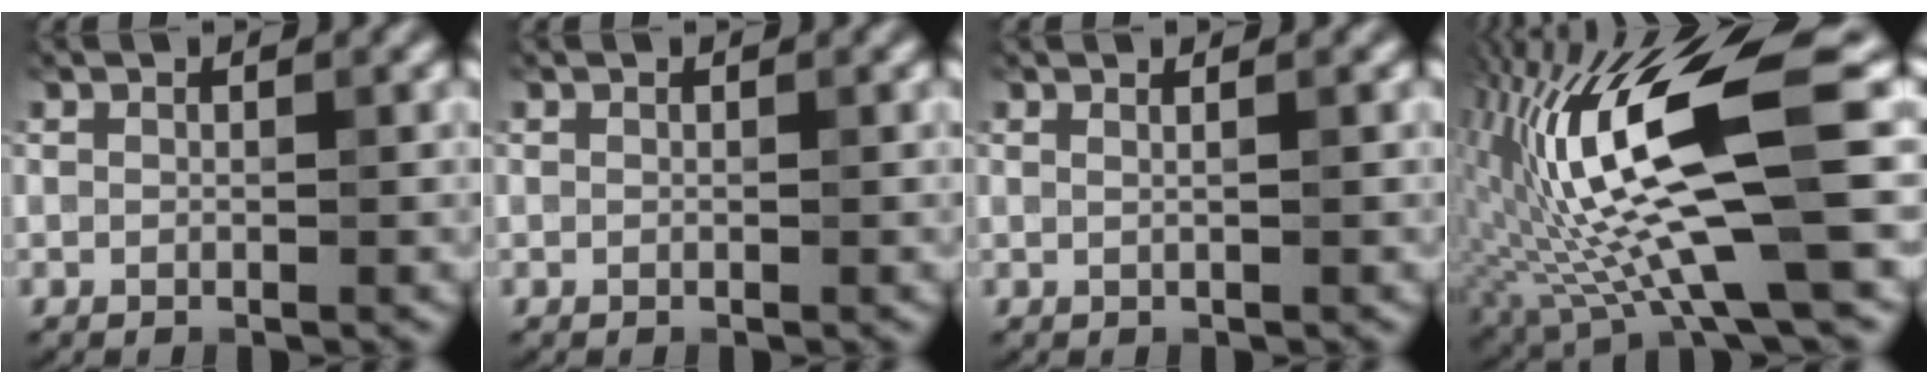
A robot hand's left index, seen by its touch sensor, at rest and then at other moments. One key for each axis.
{"total": 0.0}
{"total": 2.0, "fx": 0.9, "fy": 1.1, "fz": 1.4, "tx": 0.002, "ty": 0.011, "tz": -0.016}
{"total": 14.8, "fx": -0.7, "fy": 3.7, "fz": 14.3, "tx": -0.271, "ty": 0.010, "tz": -0.005}